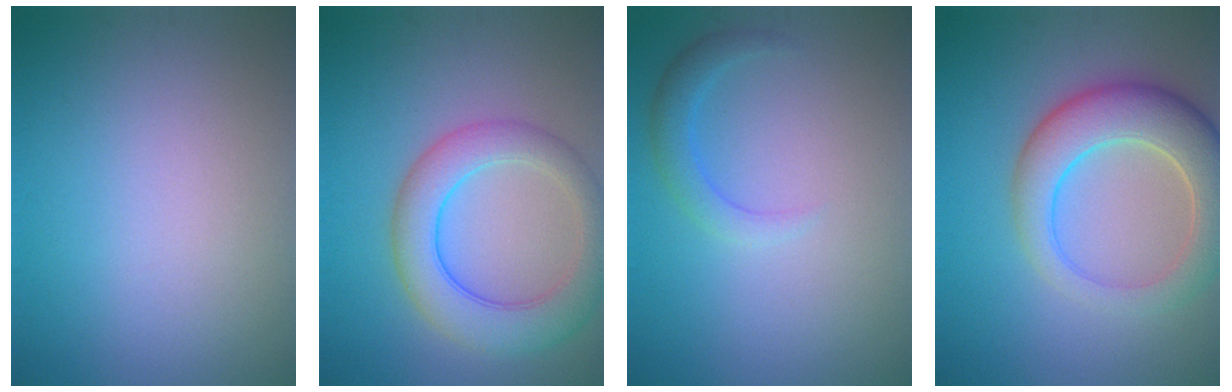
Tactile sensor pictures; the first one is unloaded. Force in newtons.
{"total": 6.3, "press": 6.2, "slide": 0.3}
{"total": 2.1, "press": 2.1, "slide": 0.1}
{"total": 7.3, "press": 7.3, "slide": 0.7}